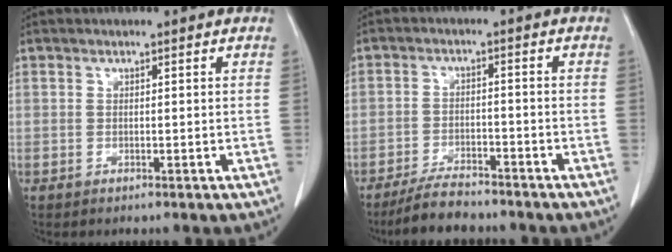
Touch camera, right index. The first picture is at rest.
{"total": 6.5, "force": [-5.8, 1.6, 2.4], "torque": [-0.047, -0.013, -0.101]}